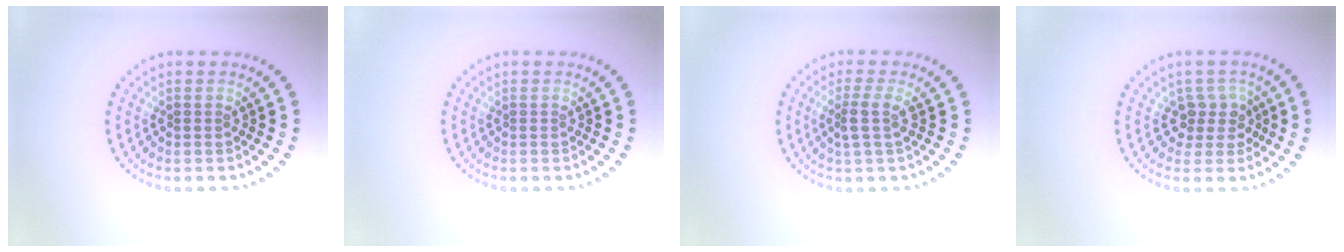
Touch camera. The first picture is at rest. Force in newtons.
{"total": 0.0}
{"total": 2.0, "press": 1.5, "slide": 1.4}
{"total": 2.3, "press": 1.9, "slide": 1.3}